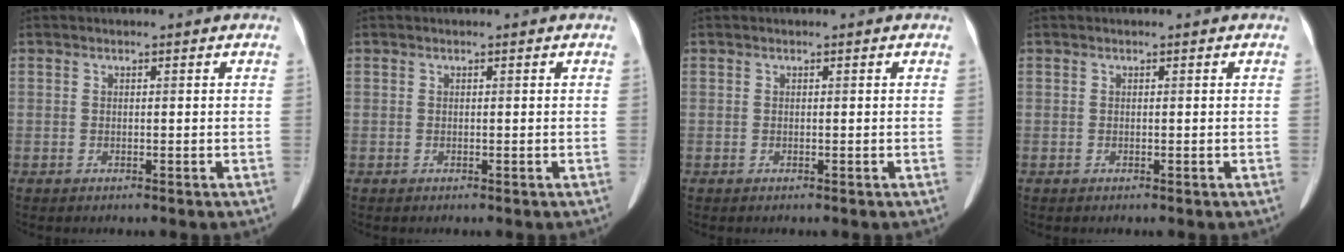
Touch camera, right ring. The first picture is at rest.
{"total": 0.0}
{"total": 0.0}
{"total": 0.0}